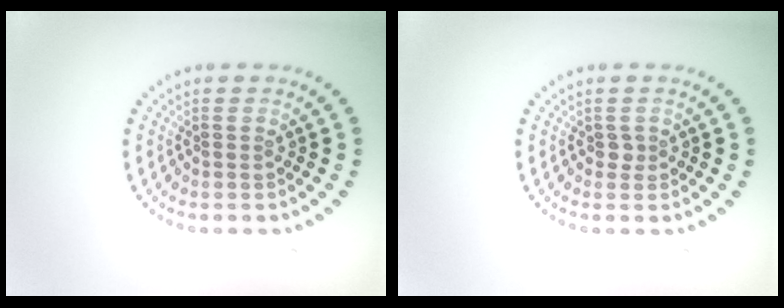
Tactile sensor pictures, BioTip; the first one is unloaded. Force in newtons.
{"total": 0.8, "press": 0.5, "slide": 0.6}